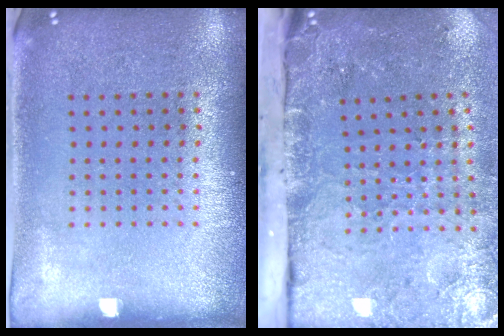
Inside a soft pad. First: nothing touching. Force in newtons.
{"total": 4.8, "press": 3.6, "slide": 3.1}